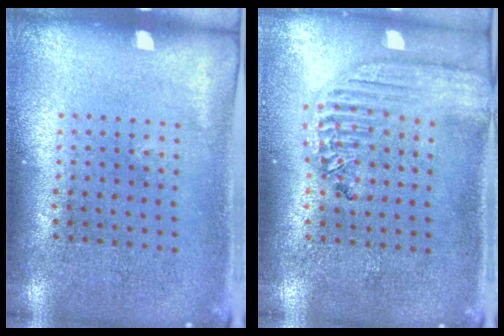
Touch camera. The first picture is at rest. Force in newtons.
{"total": 2.1, "press": 1.9, "slide": 1.0}